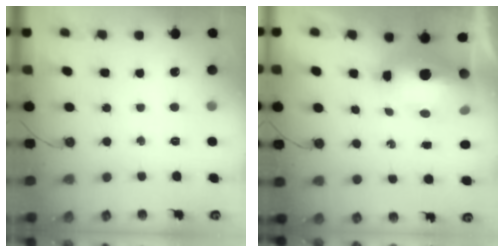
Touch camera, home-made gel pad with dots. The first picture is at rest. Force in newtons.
{"total": 12.5, "press": 12.4, "slide": 1.7}